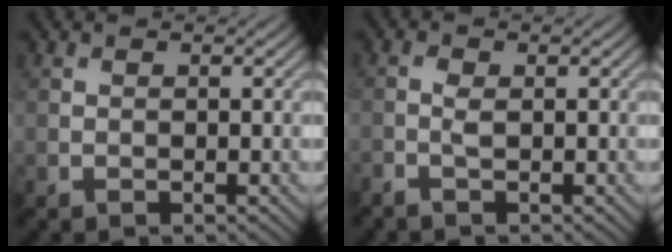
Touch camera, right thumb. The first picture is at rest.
{"total": 1.4, "force": [-0.7, 0.5, 1.1], "torque": [-0.030, 0.003, -0.020]}